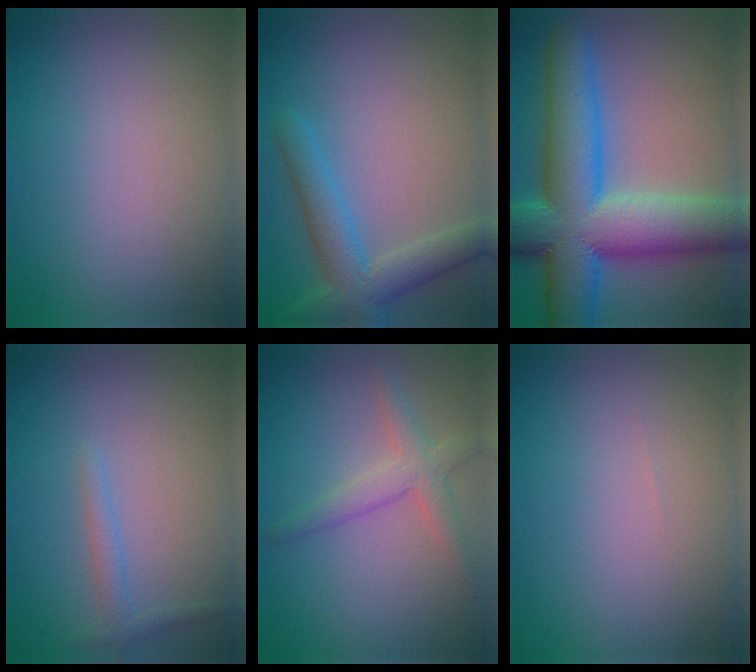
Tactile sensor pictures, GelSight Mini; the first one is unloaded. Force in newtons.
{"total": 4.4, "press": 4.4, "slide": 0.2}
{"total": 13.6, "press": 13.6, "slide": 0.3}
{"total": 1.3, "press": 1.3, "slide": 0.1}
{"total": 2.8, "press": 2.7, "slide": 0.3}
{"total": 0.0}